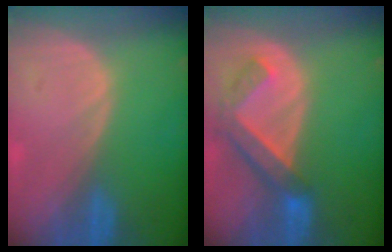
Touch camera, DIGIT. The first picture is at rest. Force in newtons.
{"total": 6.2, "press": 6.0, "slide": 1.4}